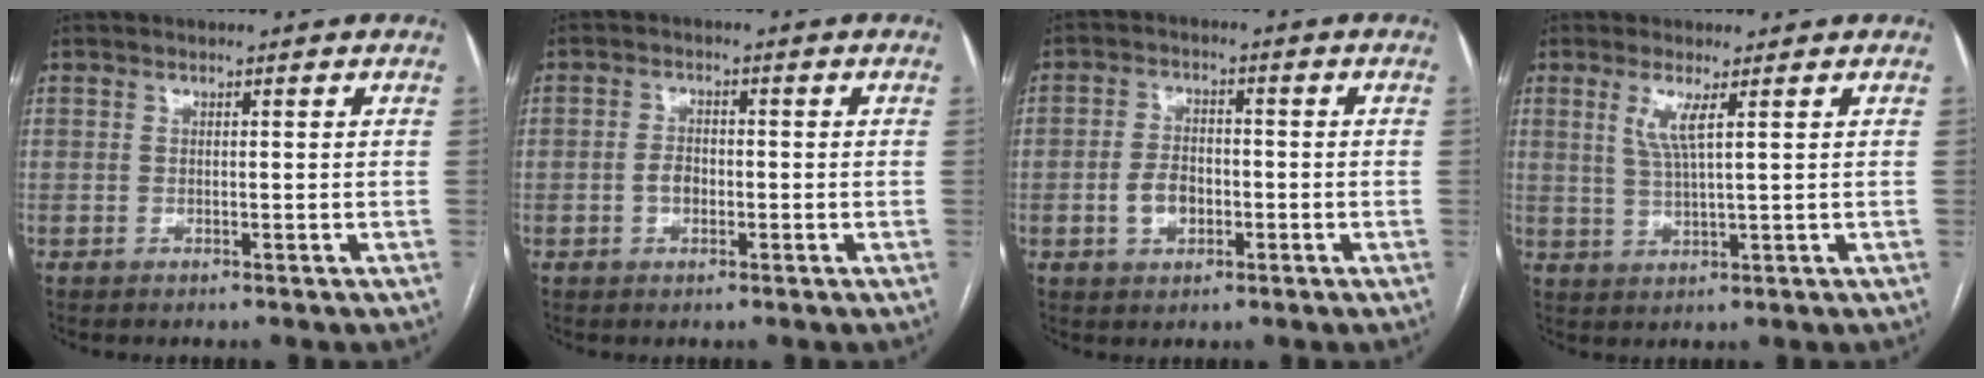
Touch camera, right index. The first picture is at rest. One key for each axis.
{"total": 2.9, "fx": -0.8, "fy": 1.9, "fz": 2.1, "tx": -0.041, "ty": 0.006, "tz": -0.014}
{"total": 5.1, "fx": -1.4, "fy": 3.3, "fz": 3.6, "tx": -0.073, "ty": 0.008, "tz": -0.022}
{"total": 3.9, "fx": 1.6, "fy": -0.1, "fz": 3.5, "tx": -0.079, "ty": -0.006, "tz": 0.035}